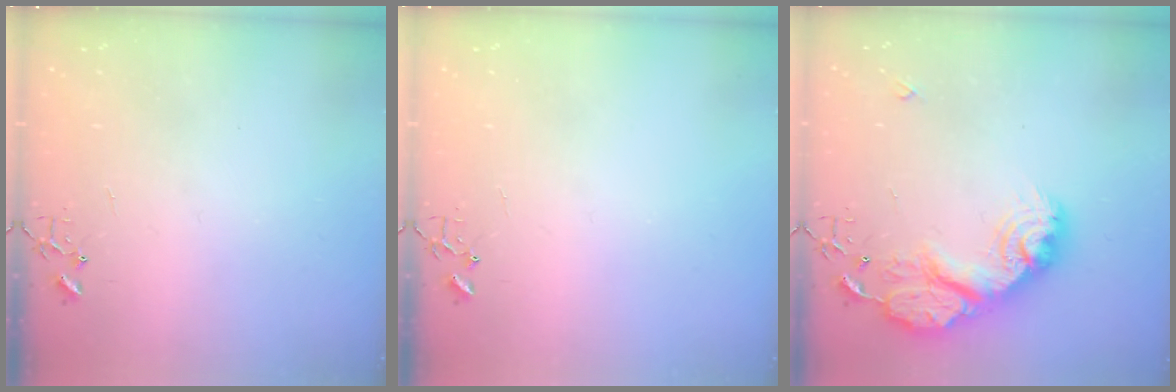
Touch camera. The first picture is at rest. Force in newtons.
{"total": 0.0}
{"total": 22.6, "press": 22.5, "slide": 1.9}